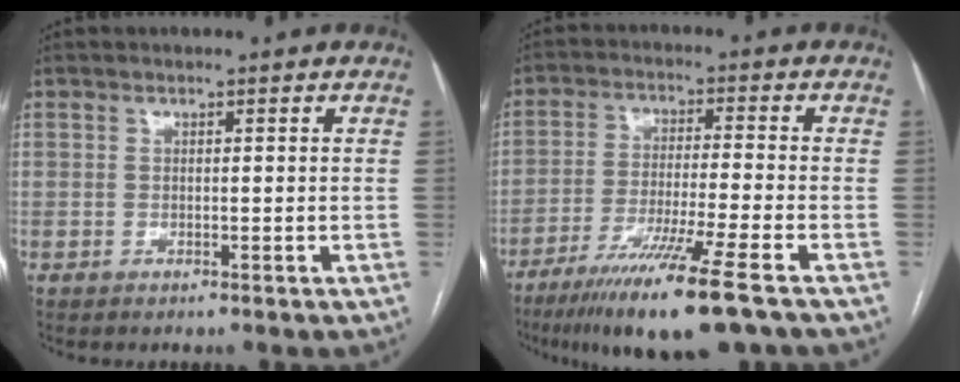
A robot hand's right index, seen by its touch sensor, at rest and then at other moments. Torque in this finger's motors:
{"motor_torque": [1.84, -0.30, 0.70, 0.18]}